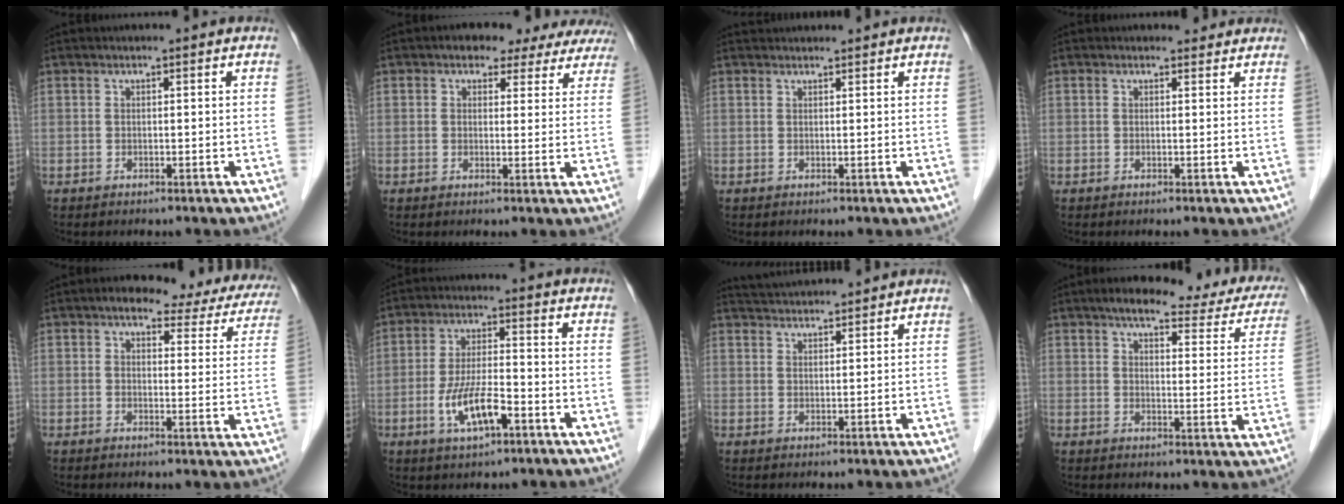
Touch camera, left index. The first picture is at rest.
{"total": 10.5, "force": [8.6, 4.9, 3.4], "torque": [-0.014, 0.017, 0.079]}
{"total": 3.4, "force": [3.3, 0.2, 0.6], "torque": [-0.007, 0.032, 0.050]}
{"total": 1.8, "force": [1.7, 0.7, 0.1], "torque": [-0.003, 0.001, 0.015]}
{"total": 14.2, "force": [11.3, 5.4, 6.8], "torque": [-0.055, 0.018, 0.111]}
{"total": 7.9, "force": [-3.3, 2.0, 6.9], "torque": [-0.141, -0.001, -0.058]}
{"total": 5.9, "force": [5.8, -0.1, 1.2], "torque": [-0.027, 0.034, 0.094]}
{"total": 18.9, "force": [15.3, 4.9, 9.9], "torque": [-0.108, 0.015, 0.169]}